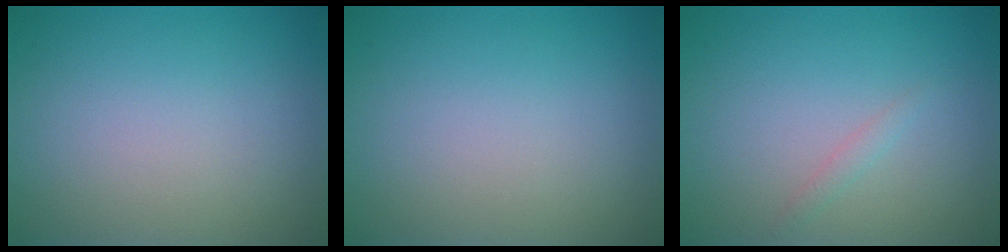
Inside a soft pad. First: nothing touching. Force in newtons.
{"total": 0.0}
{"total": 0.7, "press": 0.7, "slide": 0.0}